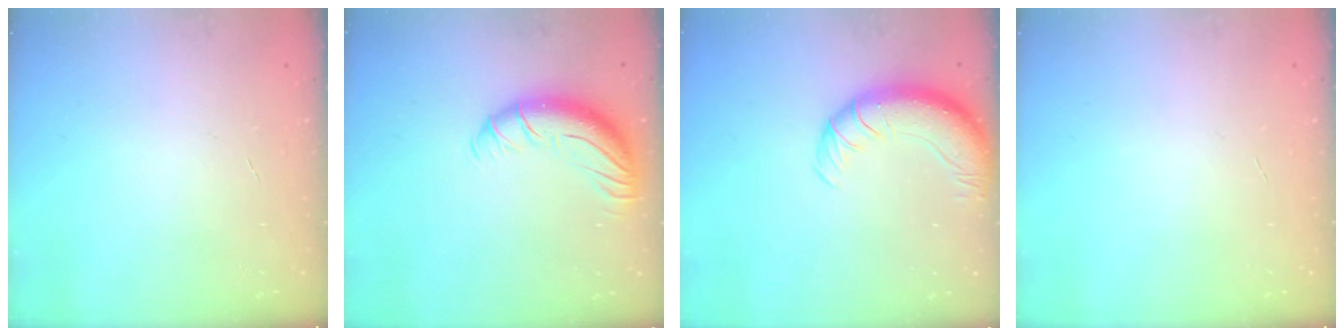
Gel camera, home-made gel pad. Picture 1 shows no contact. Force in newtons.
{"total": 11.7, "press": 11.4, "slide": 2.4}
{"total": 12.3, "press": 11.9, "slide": 3.2}
{"total": 0.0}